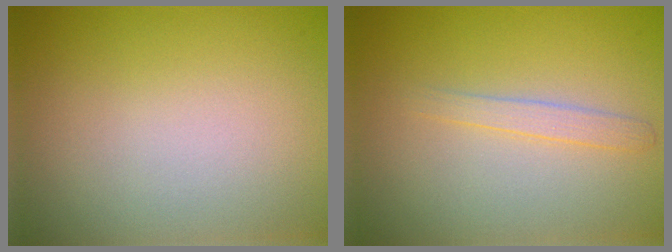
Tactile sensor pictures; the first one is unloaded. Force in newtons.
{"total": 1.5, "press": 1.4, "slide": 0.1}